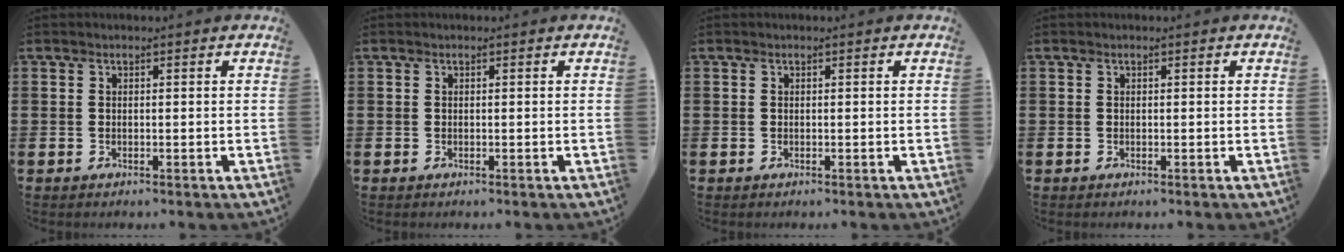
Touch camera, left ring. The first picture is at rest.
{"total": 0.0}
{"total": 0.0}
{"total": 0.0}